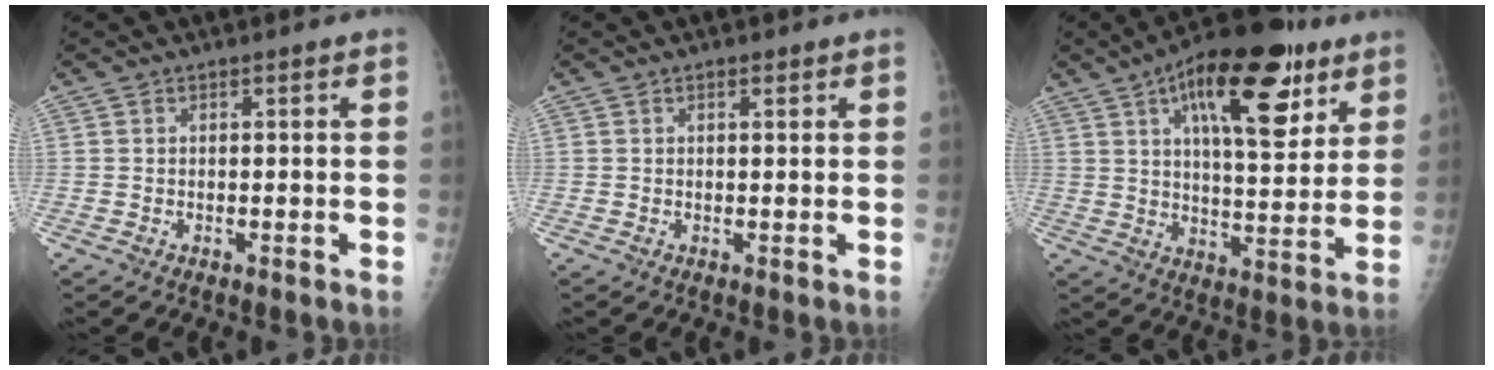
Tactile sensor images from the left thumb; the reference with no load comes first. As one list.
[{"total": 0.9, "force": [0.5, 0.4, 0.7], "torque": [-0.010, -0.001, 0.008]}, {"total": 20.9, "force": [10.2, 8.2, 16.3], "torque": [-0.218, -0.026, 0.153]}]